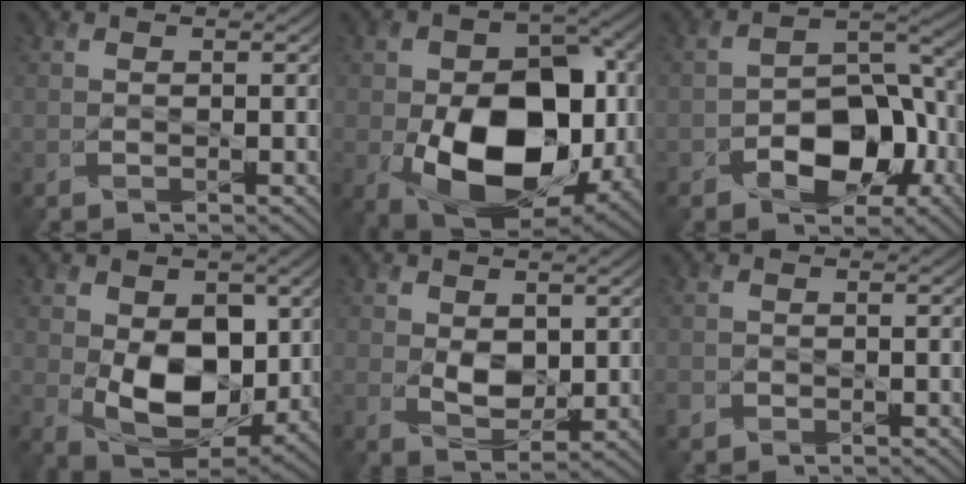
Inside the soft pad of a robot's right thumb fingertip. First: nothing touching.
{"total": 15.8, "force": [-3.3, 10.5, 11.4], "torque": [-0.170, -0.026, -0.055]}
{"total": 8.8, "force": [-3.8, 5.5, 5.8], "torque": [-0.083, 0.000, -0.069]}
{"total": 11.2, "force": [0.4, 7.6, 8.3], "torque": [-0.160, -0.015, 0.009]}
{"total": 4.3, "force": [1.1, 2.9, 3.0], "torque": [-0.063, -0.006, 0.024]}
{"total": 1.1, "force": [-0.7, 0.8, 0.1], "torque": [-0.006, -0.003, -0.015]}